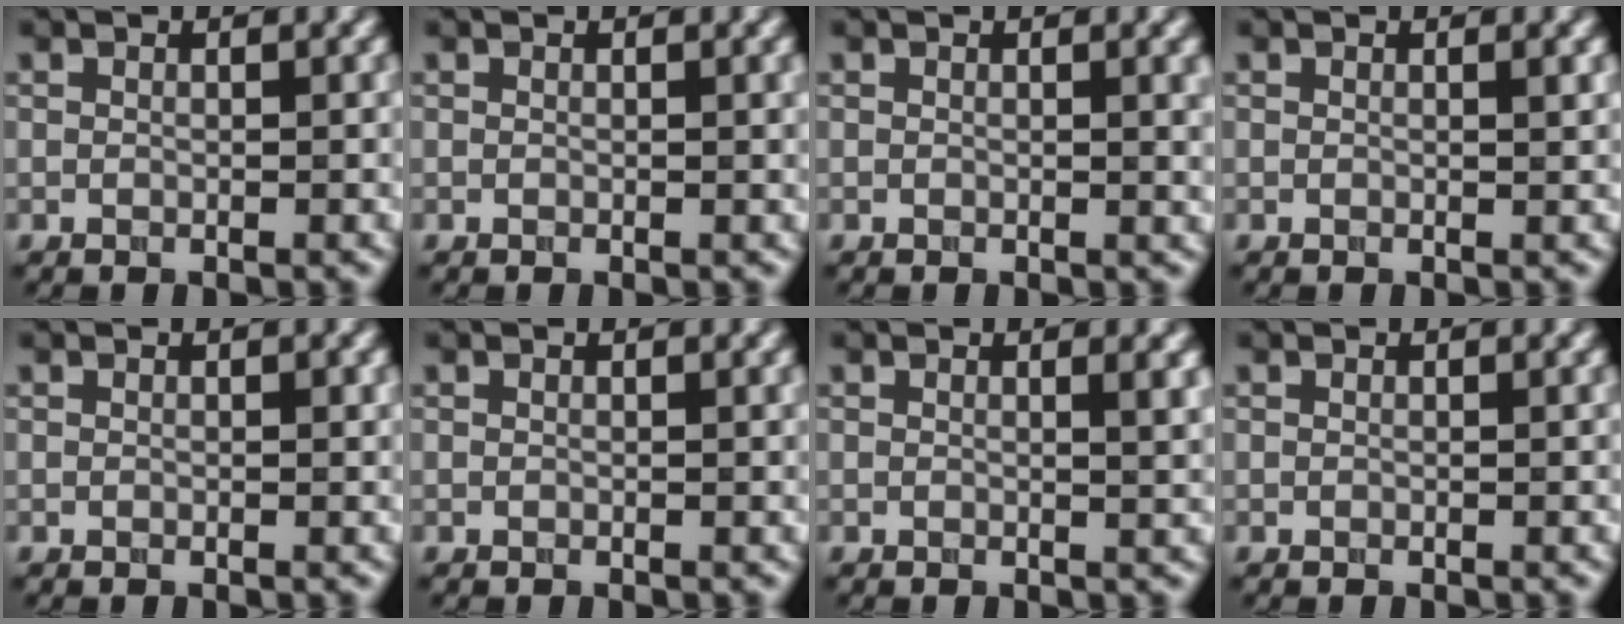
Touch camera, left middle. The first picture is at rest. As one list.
[{"total": 0.6, "force": [0.2, 0.1, 0.6], "torque": [-0.006, 0.002, 0.001]}, {"total": 1.6, "force": [0.4, 0.4, 1.5], "torque": [-0.014, 0.001, 0.003]}, {"total": 0.6, "force": [0.2, 0.1, 0.5], "torque": [-0.006, 0.000, 0.002]}, {"total": 0.0}, {"total": 0.0}, {"total": 1.8, "force": [0.7, 0.6, 1.6], "torque": [-0.012, 0.000, 0.005]}, {"total": 0.0}]